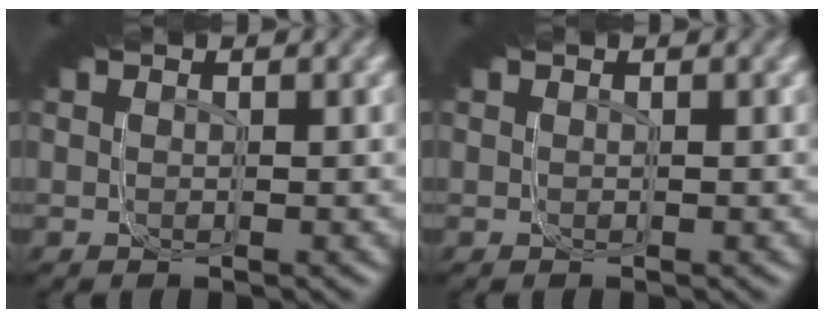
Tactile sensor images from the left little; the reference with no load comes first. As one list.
[{"total": 0.0}]